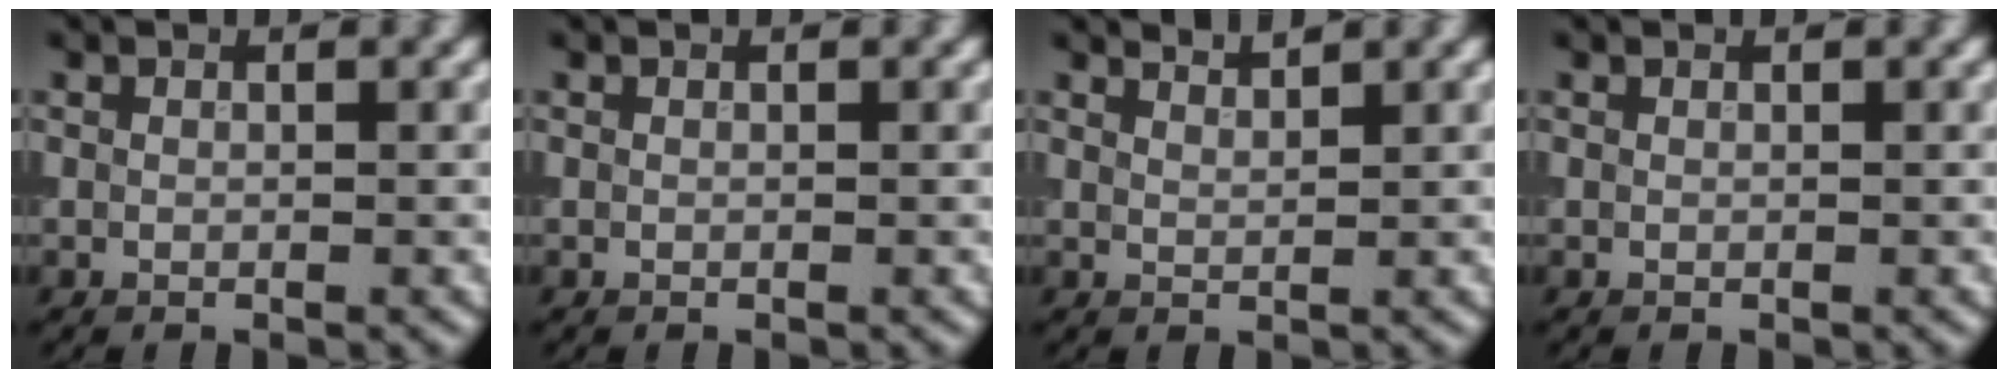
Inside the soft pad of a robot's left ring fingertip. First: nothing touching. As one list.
[{"total": 0.0}, {"total": 1.9, "force": [1.8, 0.2, 0.4], "torque": [-0.003, 0.002, 0.024]}, {"total": 0.0}]